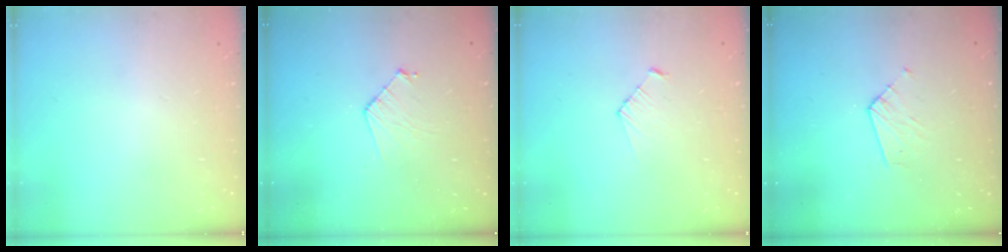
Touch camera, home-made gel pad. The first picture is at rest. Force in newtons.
{"total": 6.9, "press": 6.9, "slide": 0.6}
{"total": 4.5, "press": 4.5, "slide": 0.4}
{"total": 3.6, "press": 3.6, "slide": 0.3}